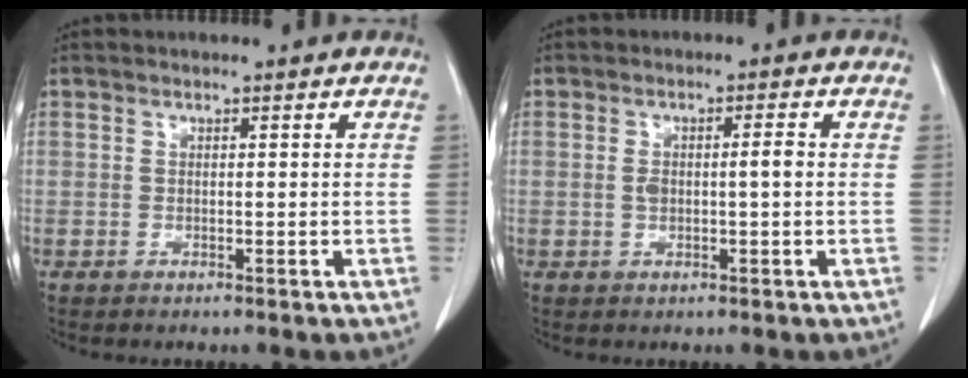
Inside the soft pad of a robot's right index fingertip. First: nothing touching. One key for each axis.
{"total": 3.0, "fx": 0.1, "fy": 0.8, "fz": 2.9, "tx": -0.054, "ty": 0.010, "tz": 0.008}